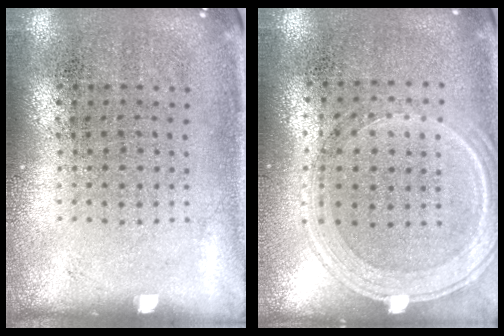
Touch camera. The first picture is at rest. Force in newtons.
{"total": 1.3, "press": 1.2, "slide": 0.4}